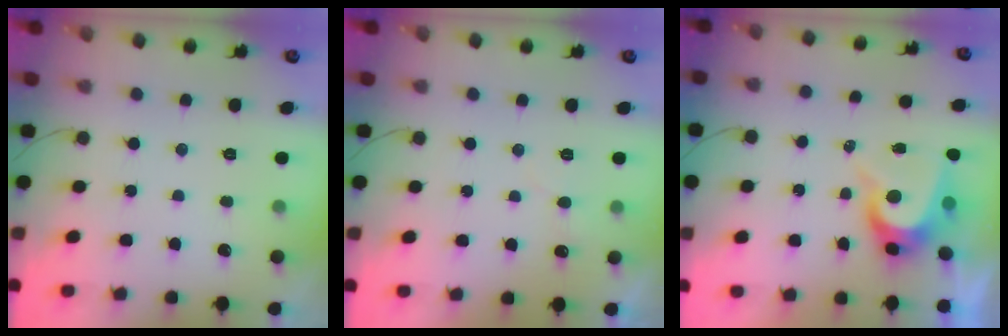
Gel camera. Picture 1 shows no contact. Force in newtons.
{"total": 5.3, "press": 5.3, "slide": 0.4}
{"total": 8.0, "press": 8.0, "slide": 0.6}